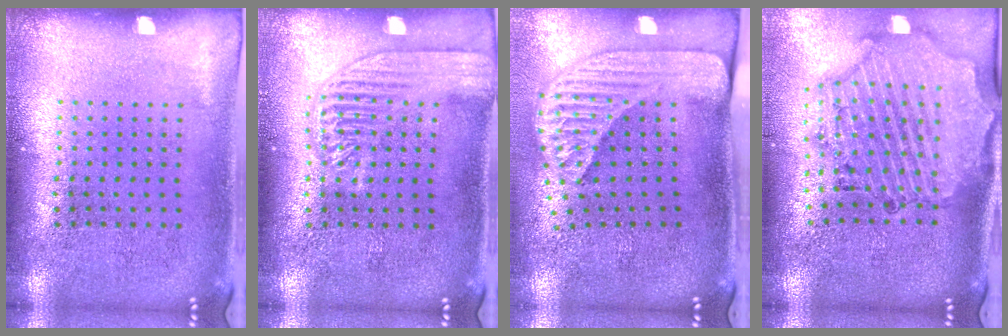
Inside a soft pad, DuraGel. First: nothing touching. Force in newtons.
{"total": 3.0, "press": 3.0, "slide": 0.3}
{"total": 2.4, "press": 1.8, "slide": 1.7}
{"total": 2.1, "press": 2.0, "slide": 0.4}